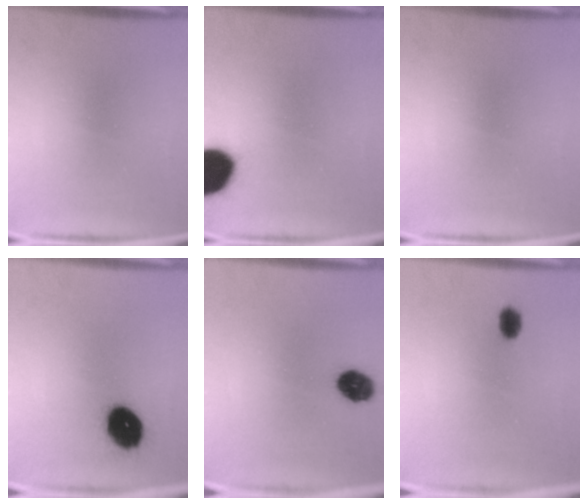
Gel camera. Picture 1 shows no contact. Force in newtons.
{"total": 15.5}
{"total": 0.0}
{"total": 11.3}
{"total": 7.1}
{"total": 2.8}